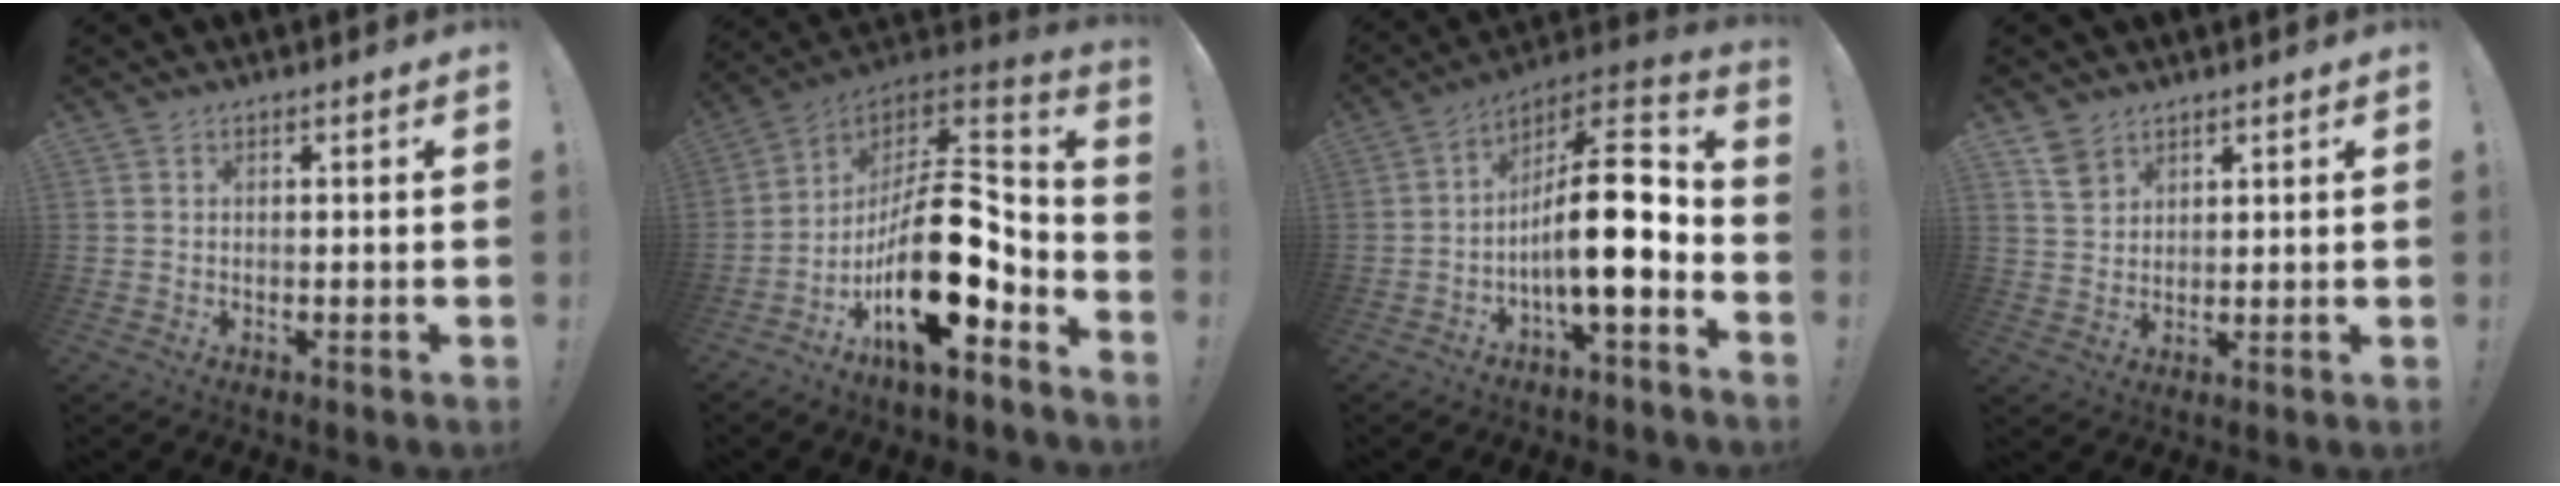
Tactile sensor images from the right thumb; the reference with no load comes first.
{"total": 22.9, "force": [-5.9, 10.2, 19.6], "torque": [-0.340, 0.027, -0.089]}
{"total": 18.0, "force": [-3.1, 5.7, 16.8], "torque": [-0.278, 0.019, -0.049]}
{"total": 4.8, "force": [3.4, 2.9, 1.5], "torque": [-0.024, -0.015, 0.066]}